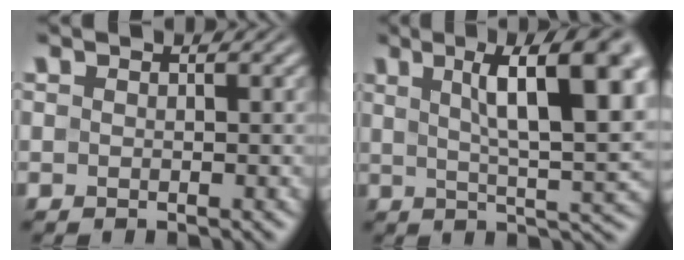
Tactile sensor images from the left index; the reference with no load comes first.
{"total": 11.4, "force": [4.1, 3.0, 10.2], "torque": [-0.142, 0.007, 0.068]}